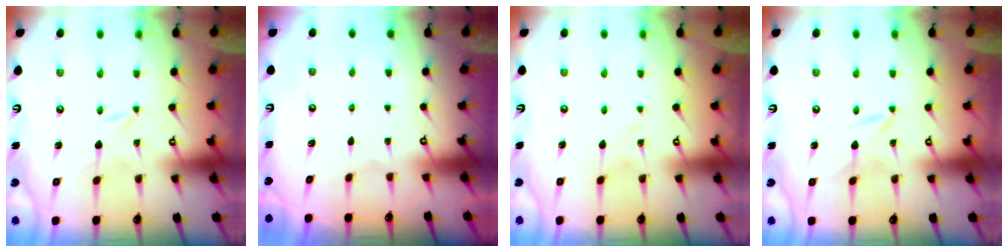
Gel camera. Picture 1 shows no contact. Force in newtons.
{"total": 0.0}
{"total": 3.7, "press": 3.7, "slide": 0.4}
{"total": 2.0, "press": 2.0, "slide": 0.3}